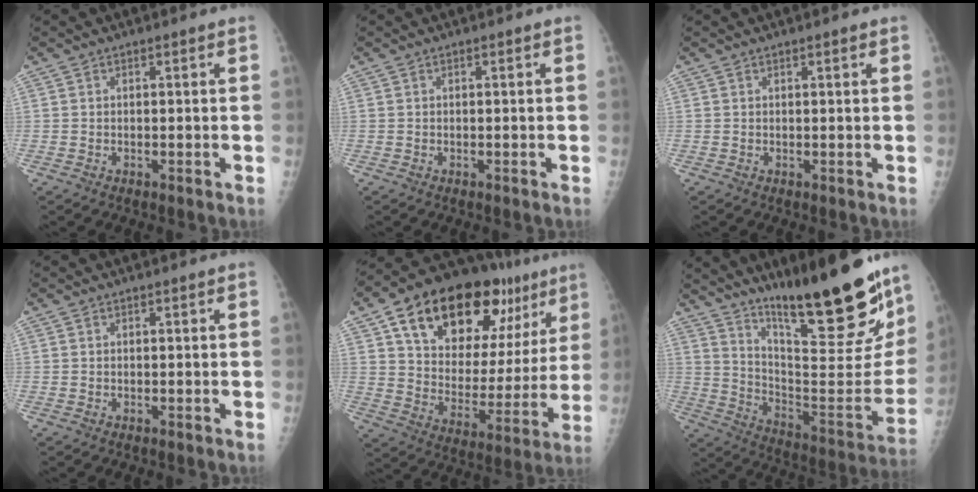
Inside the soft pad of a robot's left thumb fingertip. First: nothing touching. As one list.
[{"total": 0.0}, {"total": 0.8, "force": [0.5, 0.1, 0.6], "torque": [-0.007, -0.001, 0.007]}, {"total": 0.0}, {"total": 27.6, "force": [15.1, 14.4, 18.1], "torque": [-0.233, -0.021, 0.238]}, {"total": 27.5, "force": [19.8, 4.6, 18.6], "torque": [-0.256, -0.115, 0.310]}]